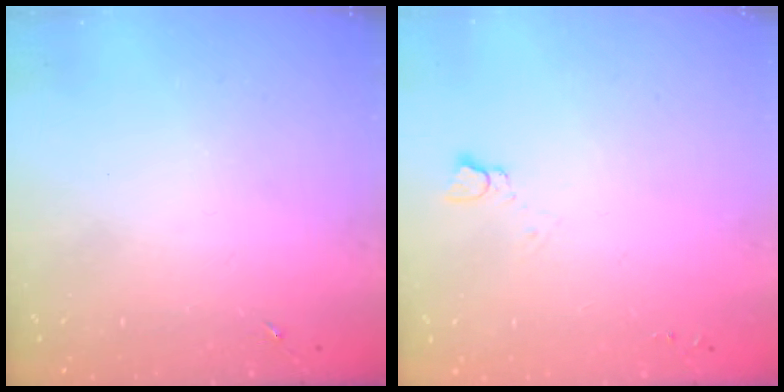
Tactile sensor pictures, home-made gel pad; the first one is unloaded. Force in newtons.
{"total": 2.5, "press": 2.5, "slide": 0.2}